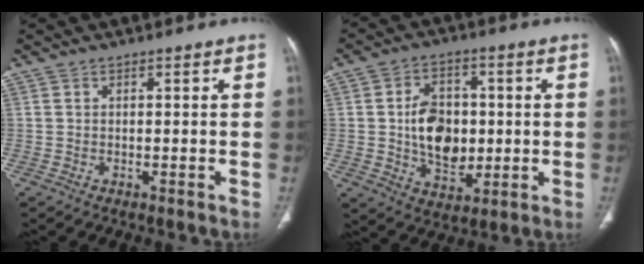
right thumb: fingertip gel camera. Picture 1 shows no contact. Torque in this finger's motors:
{"motor_torque": [0.04, -0.11, 0.86, -0.57, 0.29]}